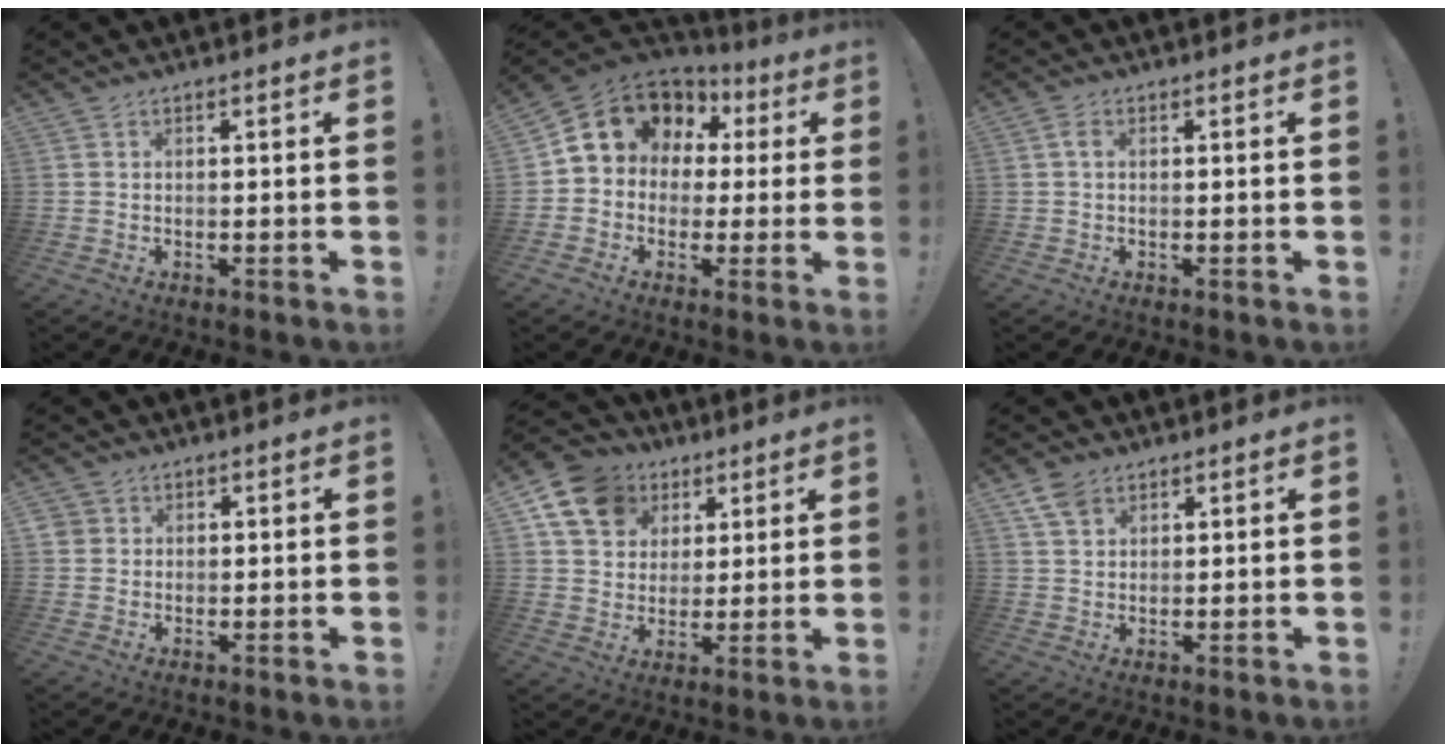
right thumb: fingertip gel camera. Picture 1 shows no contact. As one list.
[{"total": 11.1, "force": [4.2, 9.2, 4.4], "torque": [-0.066, -0.026, 0.088]}, {"total": 1.9, "force": [0.2, 1.0, 1.6], "torque": [-0.033, 0.006, 0.003]}, {"total": 2.4, "force": [0.8, 2.2, 0.5], "torque": [-0.007, 0.000, 0.015]}, {"total": 13.8, "force": [6.3, 10.8, 5.8], "torque": [-0.086, -0.031, 0.125]}, {"total": 5.1, "force": [3.2, 3.1, 2.5], "torque": [-0.045, -0.009, 0.062]}]